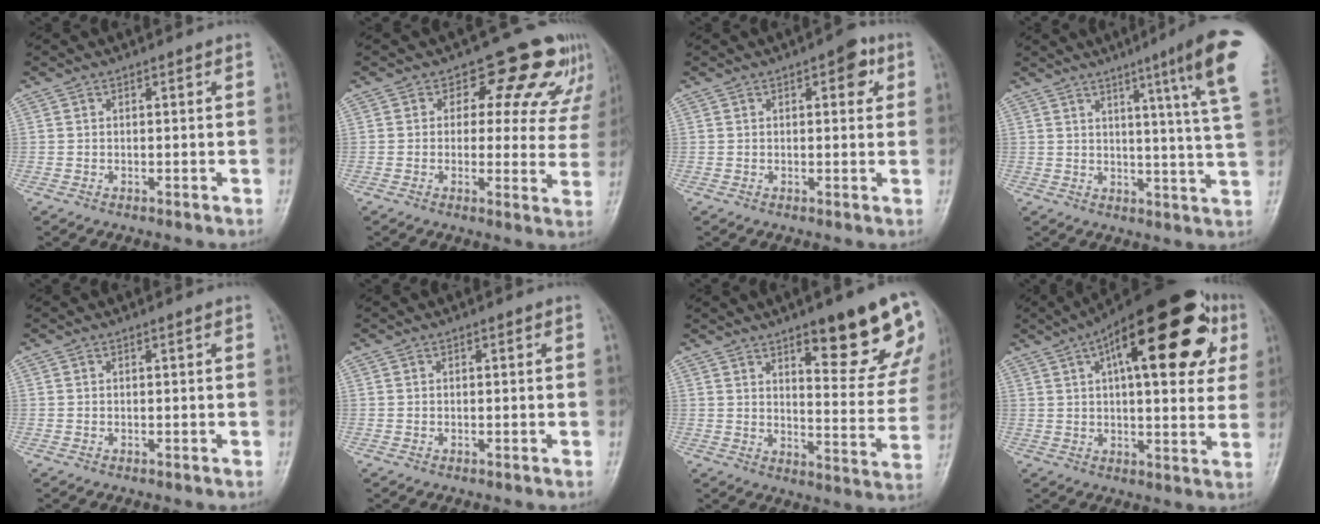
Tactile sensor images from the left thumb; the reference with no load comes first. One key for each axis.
{"total": 12.2, "fx": 8.0, "fy": 7.4, "fz": 5.5, "tx": -0.004, "ty": -0.031, "tz": 0.073}
{"total": 4.7, "fx": 1.8, "fy": 2.3, "fz": 3.7, "tx": -0.027, "ty": 0.001, "tz": 0.013}
{"total": 15.3, "fx": 7.4, "fy": 0.1, "fz": 13.5, "tx": -0.175, "ty": -0.034, "tz": 0.083}
{"total": 0.0}
{"total": 0.0}
{"total": 18.8, "fx": 10.7, "fy": 5.3, "fz": 14.5, "tx": -0.147, "ty": -0.059, "tz": 0.146}
{"total": 27.3, "fx": 10.2, "fy": 11.0, "fz": 22.9, "tx": -0.306, "ty": 0.026, "tz": 0.139}